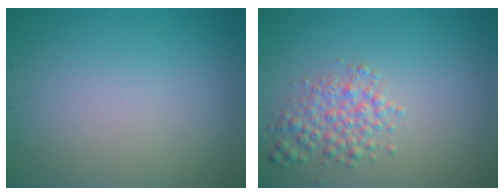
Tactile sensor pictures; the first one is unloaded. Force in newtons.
{"total": 2.8, "press": 2.8, "slide": 0.1}